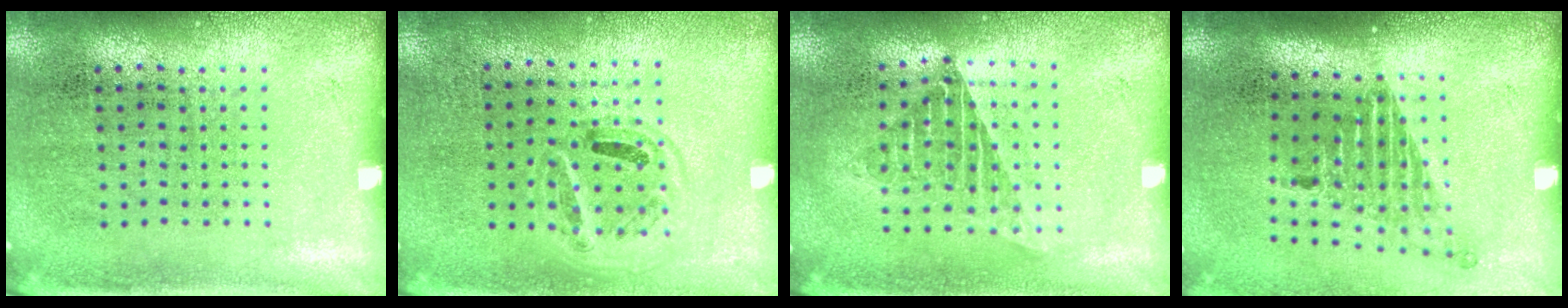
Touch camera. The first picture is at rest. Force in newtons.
{"total": 1.0, "press": 0.9, "slide": 0.4}
{"total": 1.3, "press": 1.2, "slide": 0.6}
{"total": 1.7, "press": 1.1, "slide": 1.2}